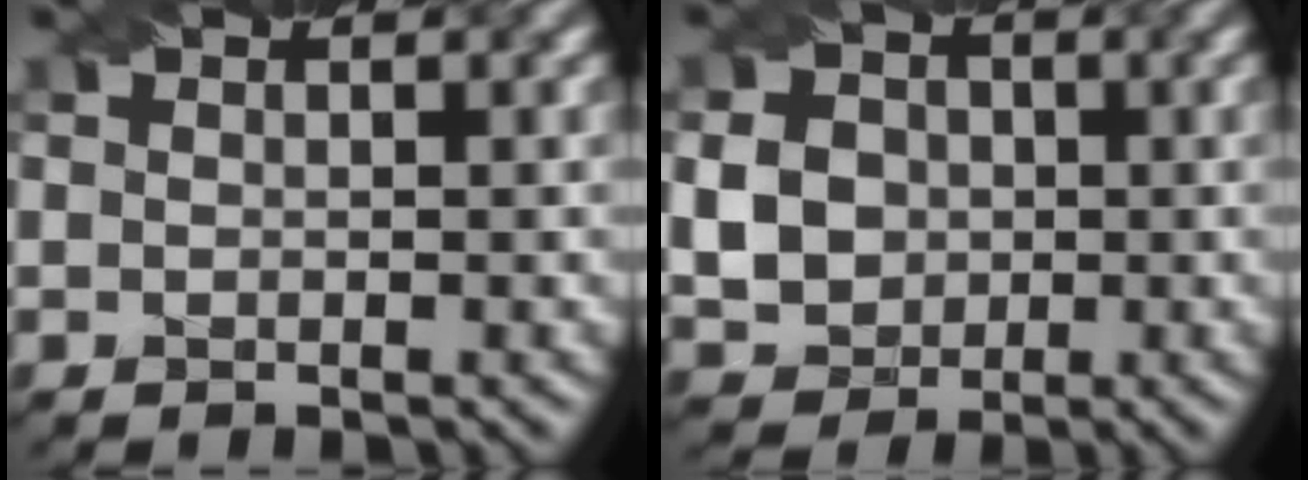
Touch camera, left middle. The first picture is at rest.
{"total": 4.7, "force": [-0.2, 4.1, 2.3], "torque": [-0.056, 0.005, -0.004]}